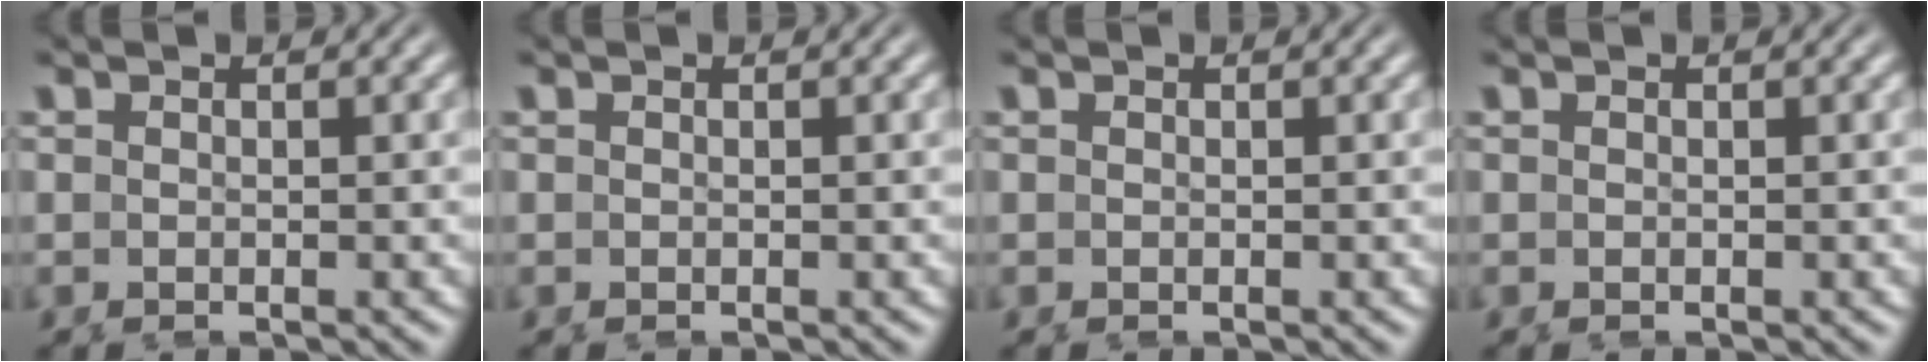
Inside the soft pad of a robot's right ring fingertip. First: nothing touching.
{"total": 0.0}
{"total": 0.0}
{"total": 0.0}